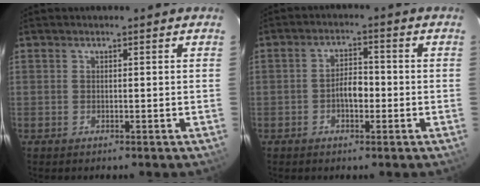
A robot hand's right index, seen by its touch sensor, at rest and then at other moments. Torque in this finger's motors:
{"motor_torque": [0.28, 0.06, 0.28, 0.07]}